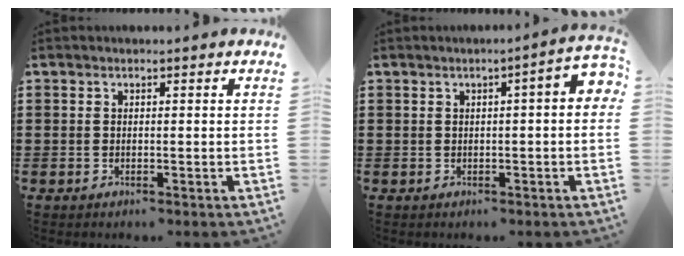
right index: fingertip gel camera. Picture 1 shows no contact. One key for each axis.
{"total": 2.5, "fx": -0.2, "fy": 0.3, "fz": 2.4, "tx": -0.042, "ty": 0.001, "tz": -0.005}